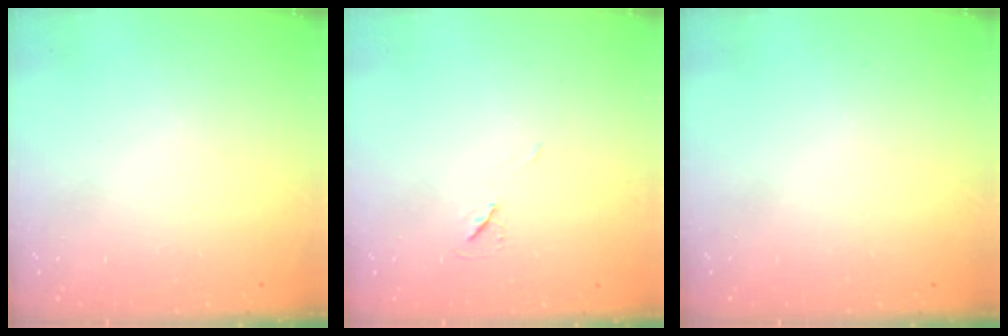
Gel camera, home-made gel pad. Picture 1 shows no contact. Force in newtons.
{"total": 6.4, "press": 5.8, "slide": 2.5}
{"total": 0.0}